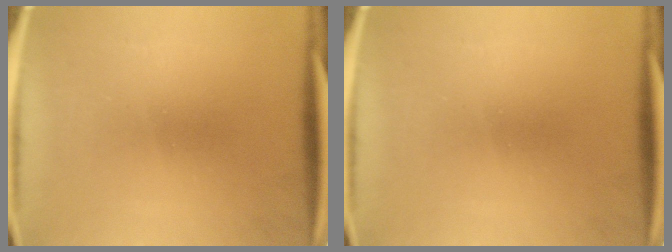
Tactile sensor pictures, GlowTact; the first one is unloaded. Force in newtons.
{"total": 0.0}